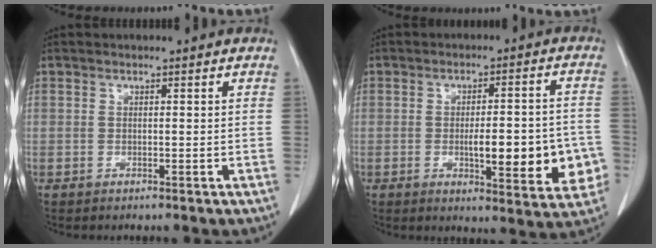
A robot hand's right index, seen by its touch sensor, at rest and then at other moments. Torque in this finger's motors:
{"motor_torque": [0.87, 0.07, 0.56, 0.11]}